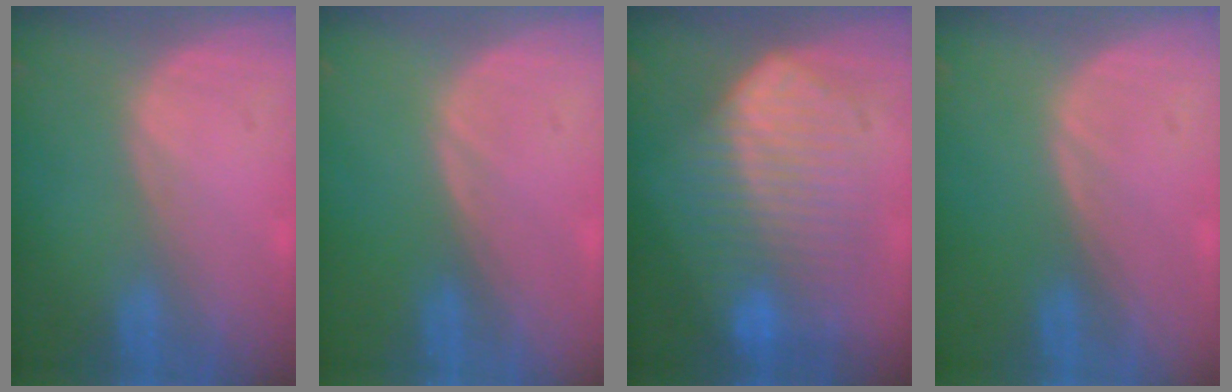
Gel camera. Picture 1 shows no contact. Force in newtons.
{"total": 0.0}
{"total": 10.5, "press": 10.4, "slide": 0.5}
{"total": 0.0}